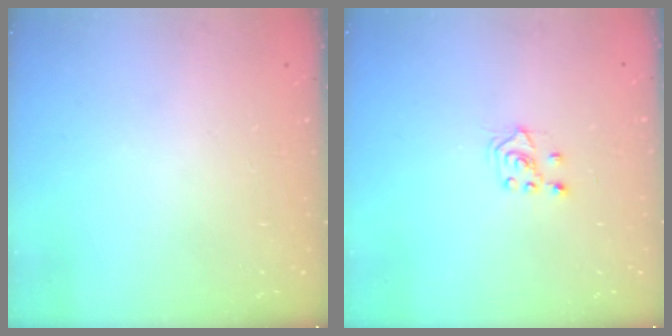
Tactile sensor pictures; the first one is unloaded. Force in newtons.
{"total": 3.8, "press": 3.8, "slide": 0.5}